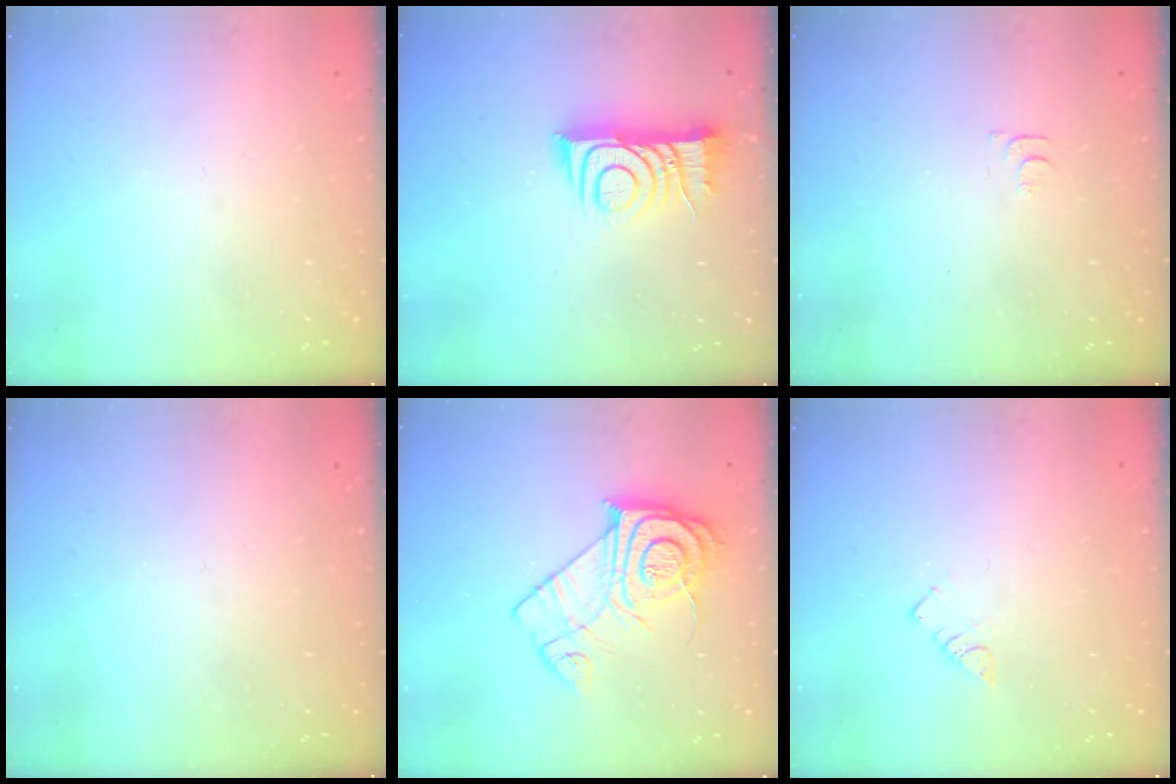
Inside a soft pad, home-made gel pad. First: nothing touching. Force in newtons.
{"total": 9.6, "press": 9.6, "slide": 0.7}
{"total": 4.6, "press": 4.5, "slide": 0.7}
{"total": 0.0}
{"total": 13.5, "press": 13.5, "slide": 1.0}
{"total": 3.4, "press": 3.4, "slide": 0.5}